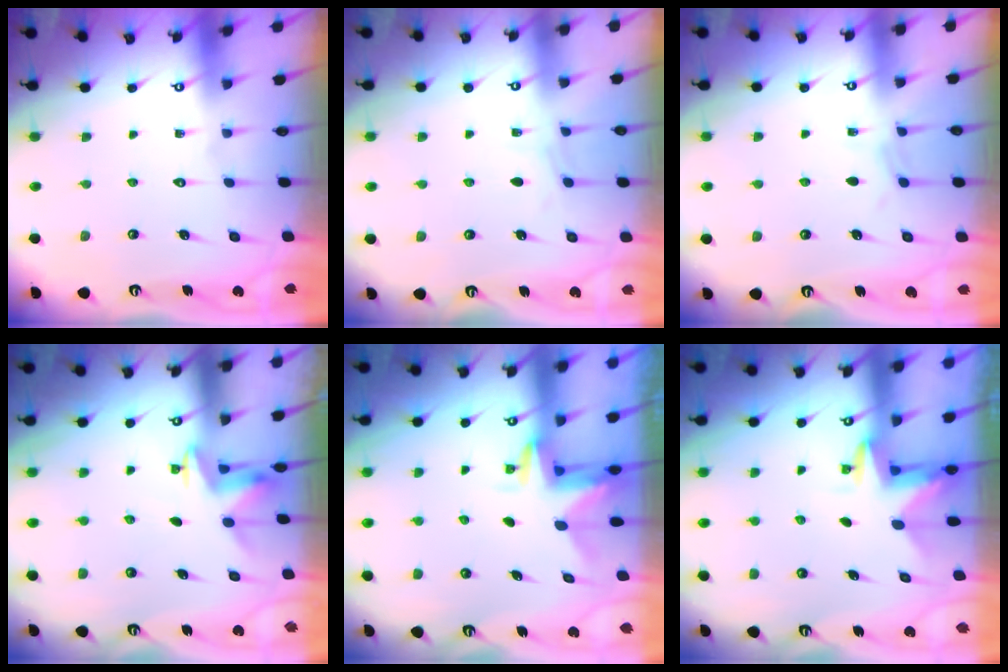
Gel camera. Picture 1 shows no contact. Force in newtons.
{"total": 4.3, "press": 4.3, "slide": 0.6}
{"total": 4.1, "press": 4.0, "slide": 0.5}
{"total": 4.1, "press": 4.0, "slide": 0.9}
{"total": 3.0, "press": 3.0, "slide": 0.2}
{"total": 3.2, "press": 3.2, "slide": 0.1}